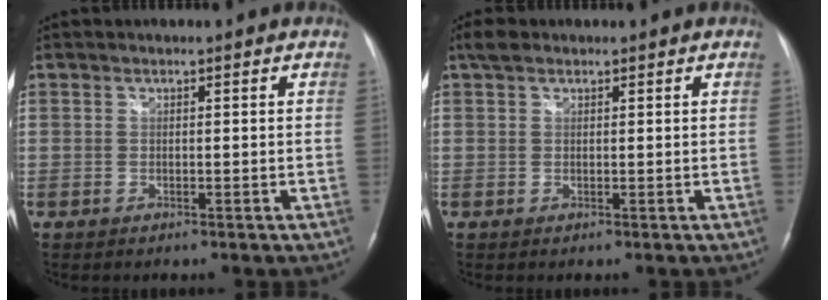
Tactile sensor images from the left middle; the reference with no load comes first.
{"total": 2.1, "force": [1.5, 1.1, 1.0], "torque": [-0.022, 0.020, 0.026]}